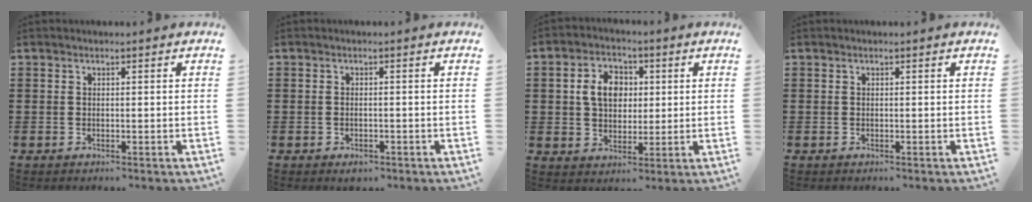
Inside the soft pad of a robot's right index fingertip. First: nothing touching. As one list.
[{"total": 1.1, "force": [-0.7, 0.6, 0.7], "torque": [-0.016, -0.003, -0.012]}, {"total": 6.3, "force": [1.1, 4.7, 3.9], "torque": [-0.084, 0.016, 0.015]}, {"total": 0.0}]